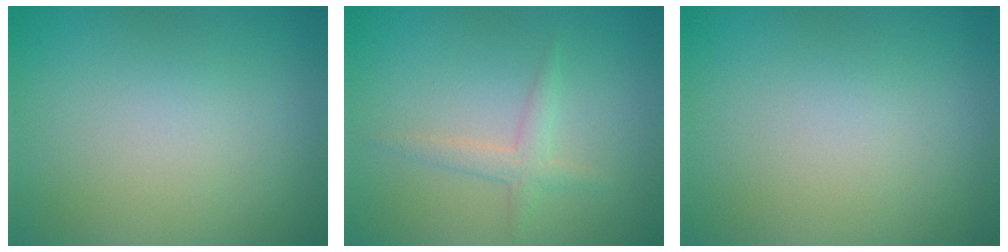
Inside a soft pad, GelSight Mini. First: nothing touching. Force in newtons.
{"total": 2.3, "press": 2.3, "slide": 0.1}
{"total": 0.0}